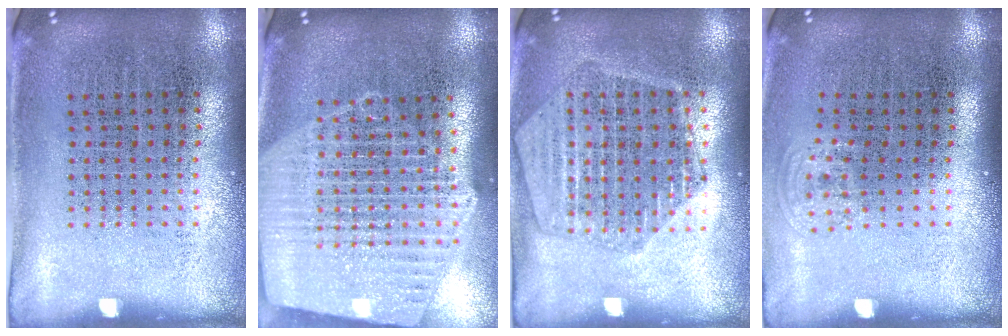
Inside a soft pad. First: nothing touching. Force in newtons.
{"total": 2.4, "press": 2.2, "slide": 1.1}
{"total": 1.8, "press": 1.7, "slide": 0.5}
{"total": 0.8, "press": 0.6, "slide": 0.4}